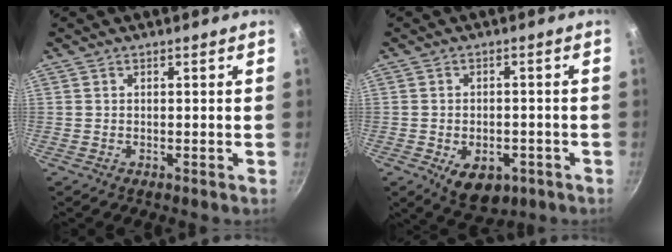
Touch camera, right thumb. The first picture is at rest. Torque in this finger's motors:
{"motor_torque": [-0.31, 0.36, 0.07, -0.01, 0.06]}